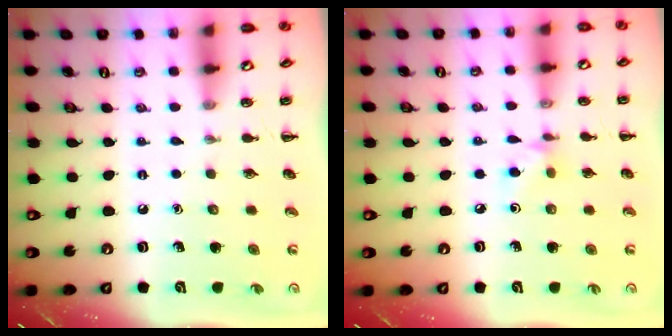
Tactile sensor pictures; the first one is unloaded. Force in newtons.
{"total": 5.0, "press": 4.8, "slide": 1.4}